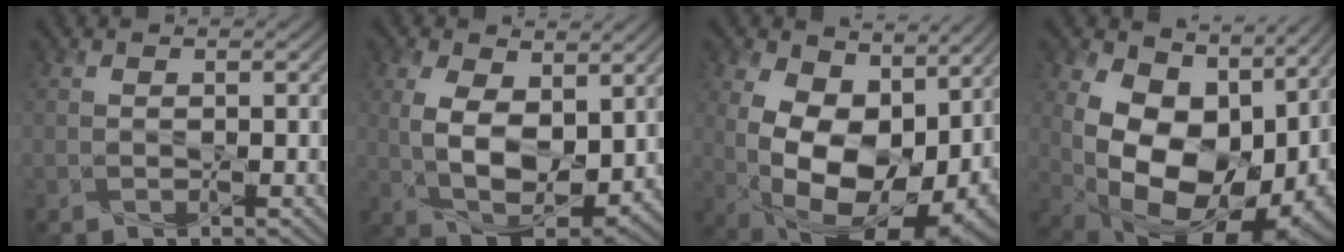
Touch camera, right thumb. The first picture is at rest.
{"total": 9.8, "force": [1.8, 5.8, 7.7], "torque": [-0.170, -0.011, 0.033]}
{"total": 16.7, "force": [2.3, 11.5, 11.9], "torque": [-0.180, -0.014, 0.065]}
{"total": 17.6, "force": [1.4, 12.5, 12.3], "torque": [-0.176, -0.025, 0.064]}